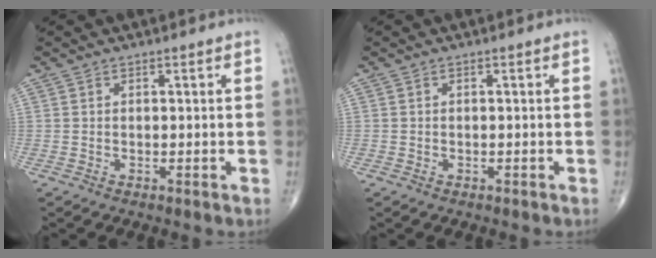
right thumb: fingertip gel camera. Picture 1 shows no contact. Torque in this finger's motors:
{"motor_torque": [0.04, 0.28, -0.18, -0.07, 0.04]}